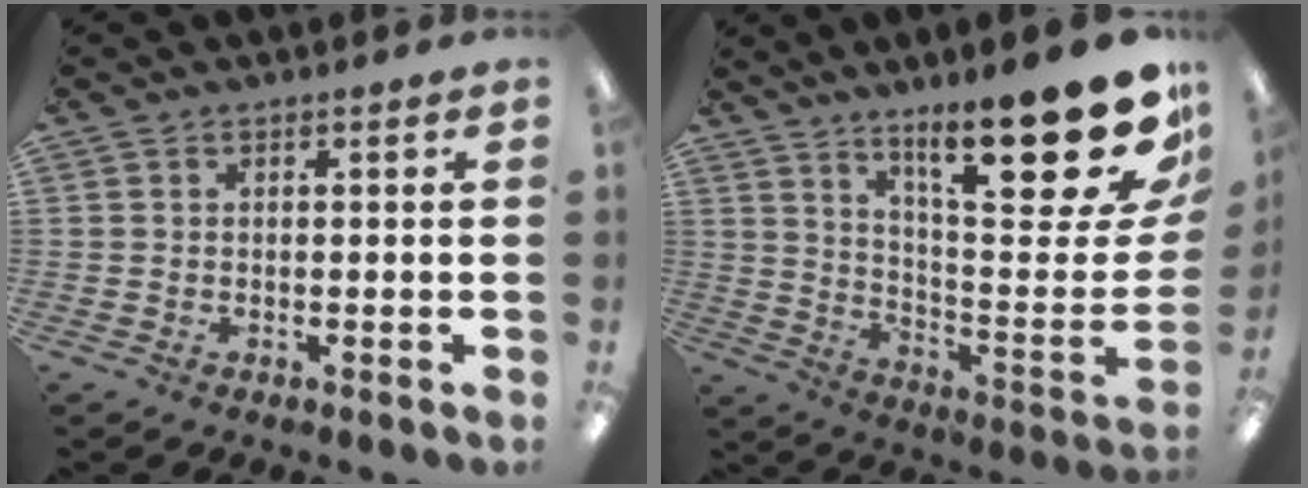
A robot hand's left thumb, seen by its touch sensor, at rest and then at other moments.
{"total": 26.0, "force": [16.2, 5.6, 19.5], "torque": [-0.275, -0.116, 0.262]}